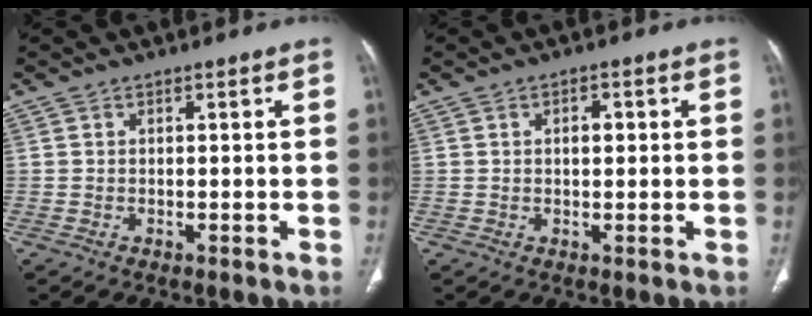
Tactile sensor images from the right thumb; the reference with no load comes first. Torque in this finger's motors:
{"motor_torque": [0.31, -0.35, 0.21, 0.44, 0.07]}